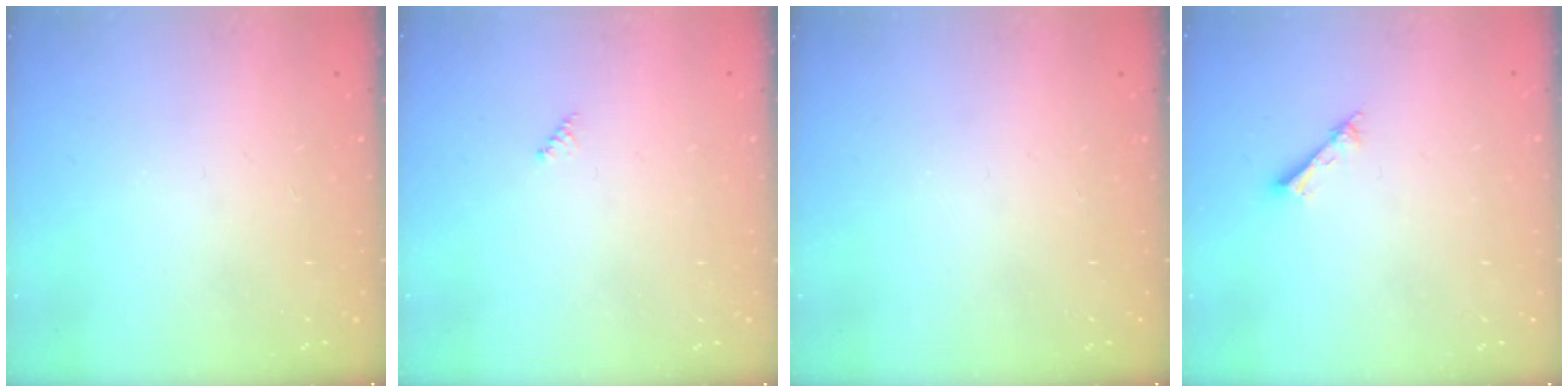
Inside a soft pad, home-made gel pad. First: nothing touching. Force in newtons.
{"total": 2.0, "press": 2.0, "slide": 0.2}
{"total": 0.0}
{"total": 1.5, "press": 1.5, "slide": 0.2}